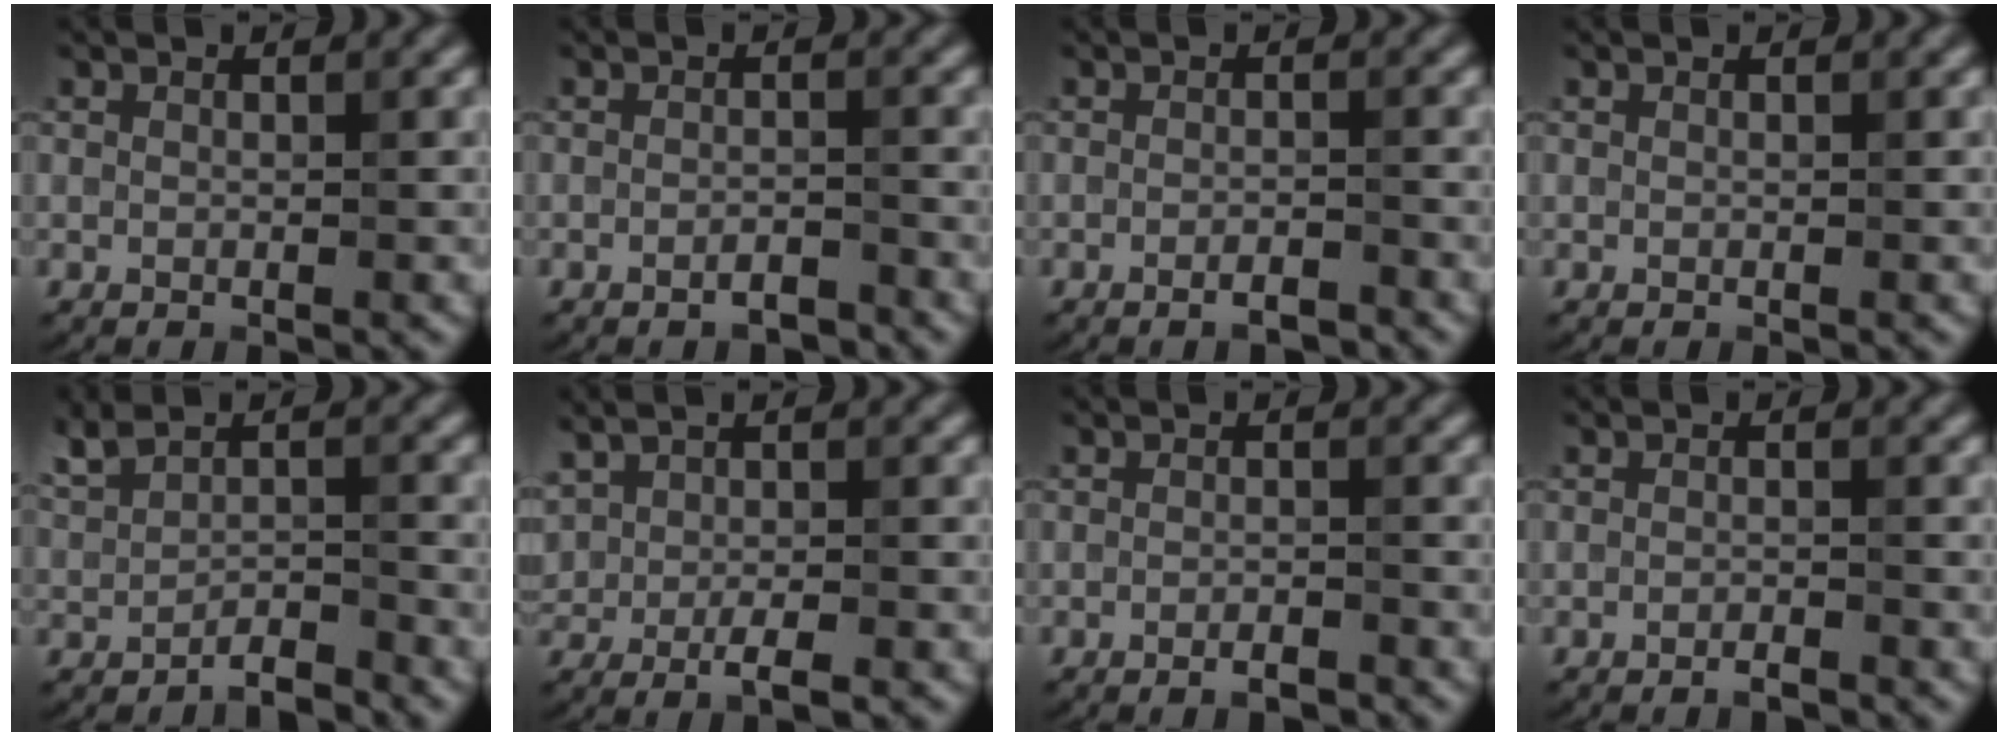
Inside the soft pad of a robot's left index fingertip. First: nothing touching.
{"total": 1.5, "force": [-1.1, 0.3, 1.0], "torque": [-0.015, 0.001, -0.020]}
{"total": 1.7, "force": [-1.2, 0.2, 1.2], "torque": [-0.016, -0.001, -0.020]}
{"total": 0.0}
{"total": 1.9, "force": [-1.1, 0.5, 1.4], "torque": [-0.026, -0.002, -0.021]}
{"total": 3.2, "force": [-0.3, 1.4, 2.8], "torque": [-0.063, -0.007, 0.001]}
{"total": 1.4, "force": [-1.0, 0.2, 1.0], "torque": [-0.013, -0.003, -0.018]}
{"total": 1.1, "force": [-0.8, 0.1, 0.6], "torque": [-0.009, -0.002, -0.016]}